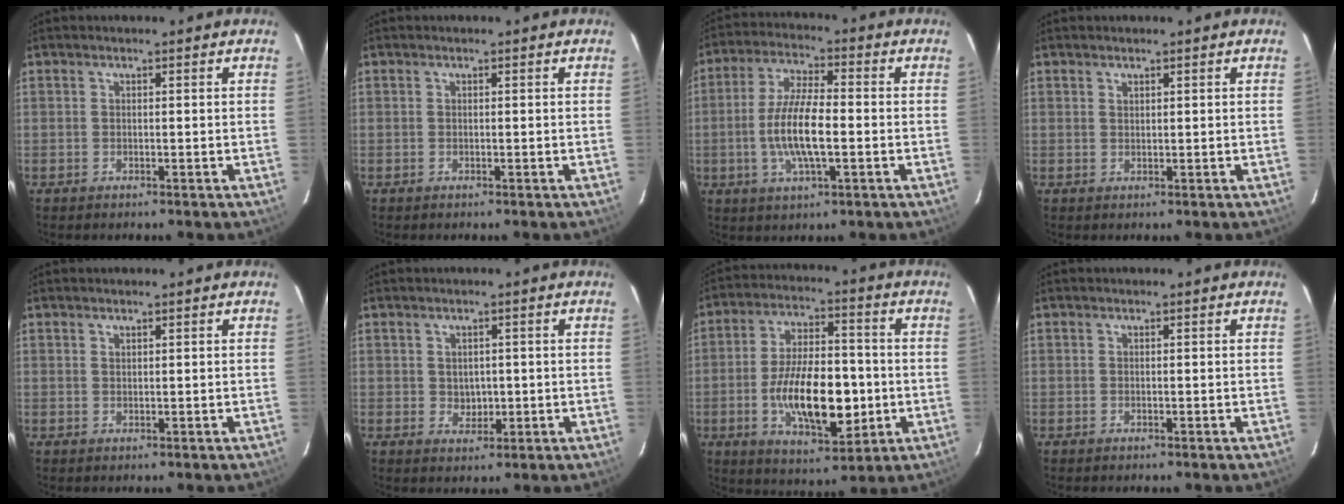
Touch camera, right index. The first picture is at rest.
{"total": 0.0}
{"total": 10.5, "force": [-1.9, 3.1, 9.9], "torque": [-0.197, -0.001, -0.037]}
{"total": 0.7, "force": [0.6, 0.3, 0.2], "torque": [-0.004, 0.001, 0.012]}
{"total": 0.6, "force": [0.5, 0.2, 0.1], "torque": [-0.002, 0.001, 0.010]}
{"total": 3.0, "force": [0.2, 2.7, 1.2], "torque": [-0.018, 0.000, 0.010]}
{"total": 16.4, "force": [-3.3, 7.4, 14.3], "torque": [-0.262, -0.004, -0.044]}
{"total": 0.0}